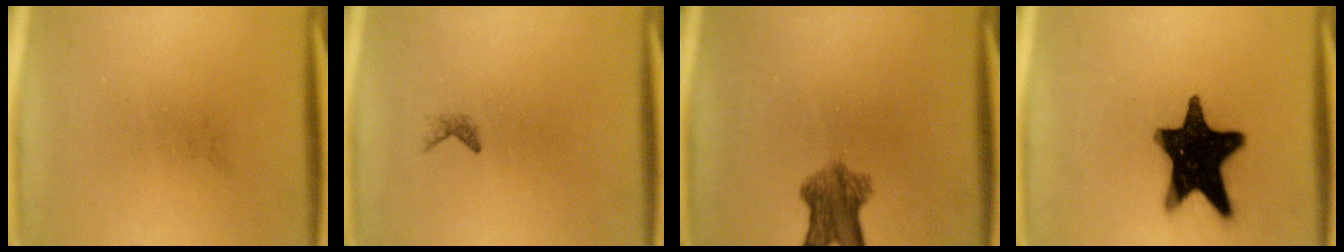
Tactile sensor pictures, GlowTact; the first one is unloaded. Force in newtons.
{"total": 0.6}
{"total": 6.1}
{"total": 18.6}